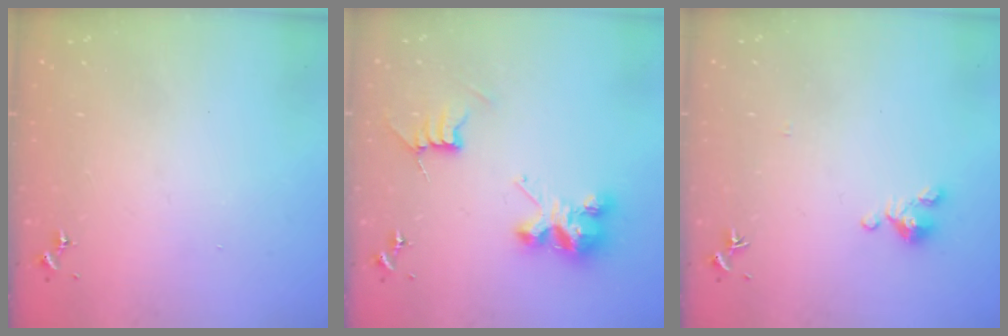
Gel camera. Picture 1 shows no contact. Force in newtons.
{"total": 8.1, "press": 8.1, "slide": 0.2}
{"total": 2.9, "press": 2.9, "slide": 0.4}